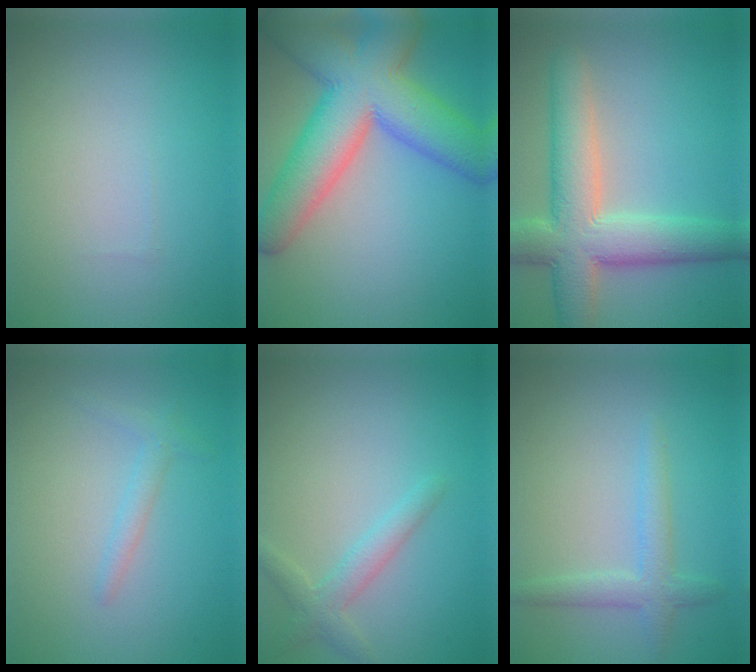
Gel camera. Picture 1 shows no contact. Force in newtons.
{"total": 11.7, "press": 11.7, "slide": 0.6}
{"total": 8.4, "press": 8.4, "slide": 0.8}
{"total": 1.4, "press": 1.4, "slide": 0.1}
{"total": 2.3, "press": 2.3, "slide": 0.0}
{"total": 2.4, "press": 2.4, "slide": 0.1}